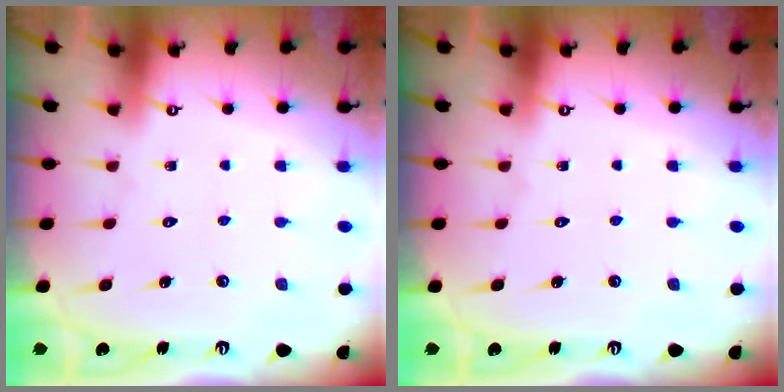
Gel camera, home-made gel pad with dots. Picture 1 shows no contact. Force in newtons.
{"total": 0.0}